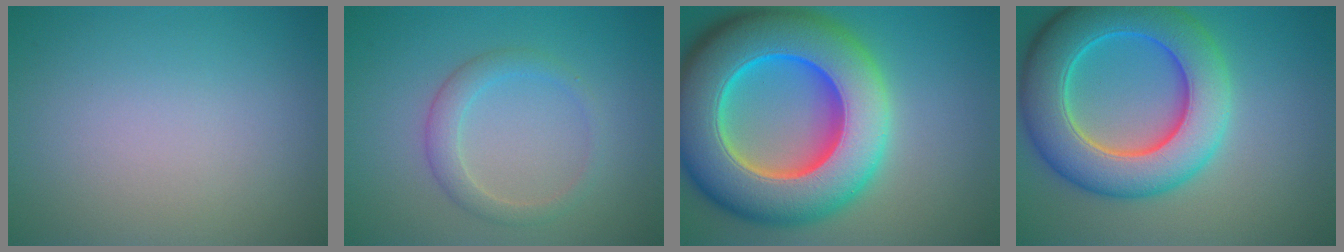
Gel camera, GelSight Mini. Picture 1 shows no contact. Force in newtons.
{"total": 2.2, "press": 2.2, "slide": 0.1}
{"total": 16.4, "press": 16.4, "slide": 0.6}
{"total": 10.1, "press": 10.1, "slide": 0.6}